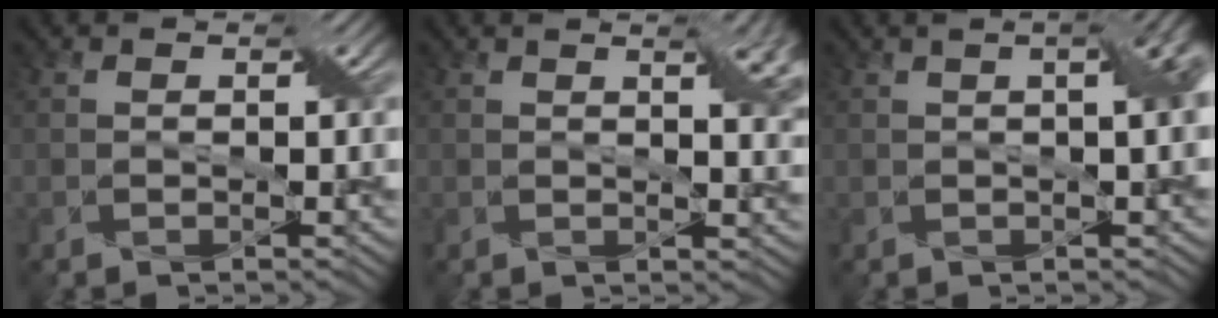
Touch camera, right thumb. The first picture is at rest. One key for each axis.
{"total": 5.2, "fx": 2.0, "fy": 1.9, "fz": 4.5, "tx": -0.052, "ty": 0.006, "tz": 0.028}
{"total": 6.0, "fx": 0.8, "fy": 2.4, "fz": 5.5, "tx": -0.033, "ty": 0.025, "tz": 0.000}